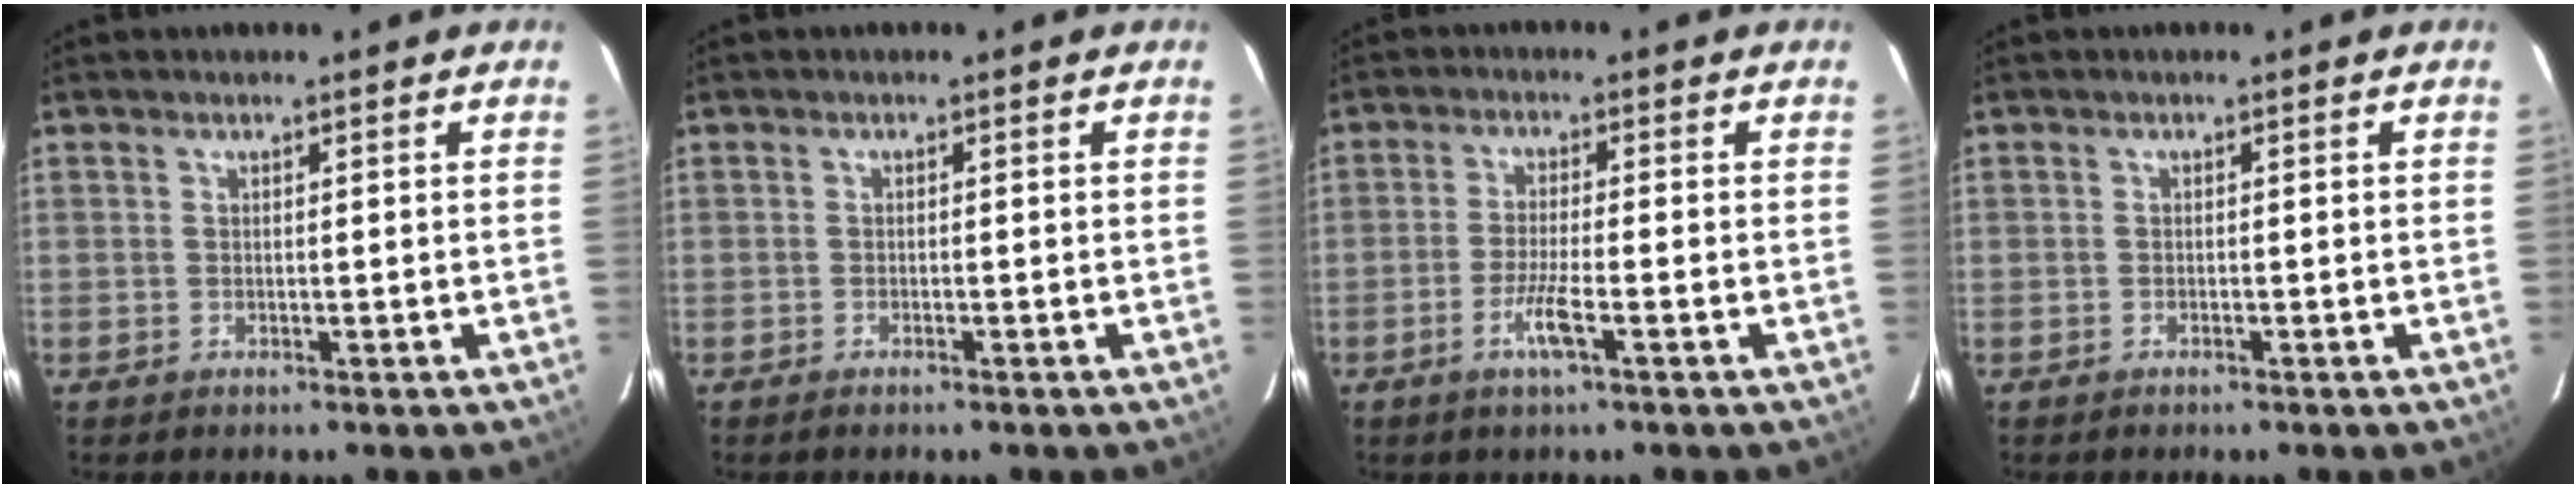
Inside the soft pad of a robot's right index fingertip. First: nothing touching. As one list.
[{"total": 1.2, "force": [-0.8, 0.4, 0.8], "torque": [-0.022, -0.002, -0.010]}, {"total": 4.9, "force": [-2.3, 0.4, 4.3], "torque": [-0.086, -0.005, -0.045]}, {"total": 0.8, "force": [-0.5, 0.3, 0.5], "torque": [-0.015, -0.001, -0.007]}]